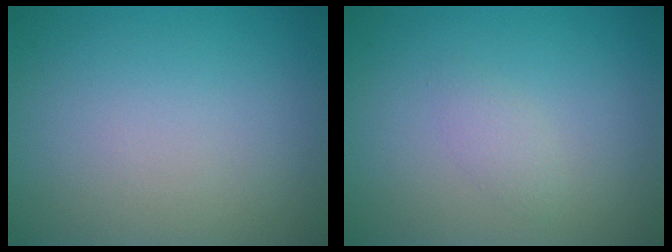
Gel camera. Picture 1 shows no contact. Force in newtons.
{"total": 1.2, "press": 1.2, "slide": 0.1}